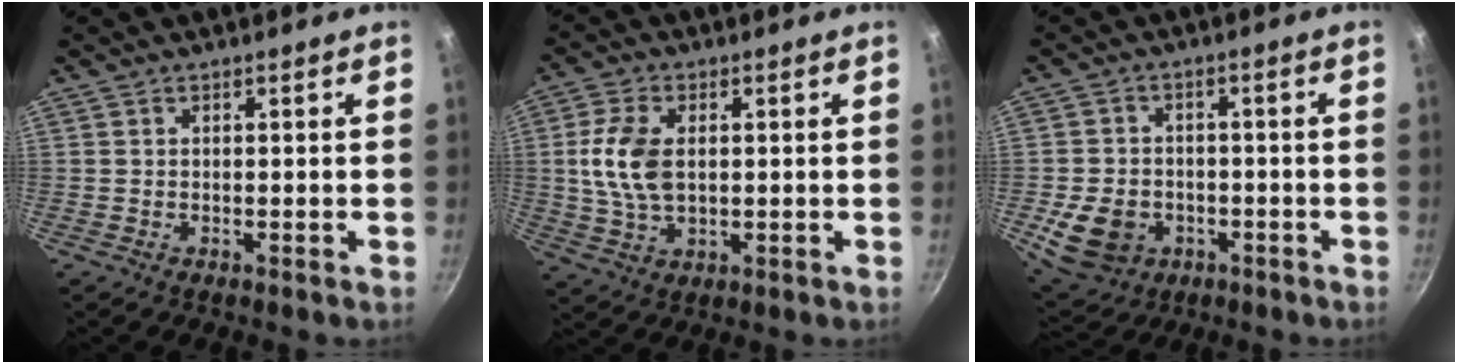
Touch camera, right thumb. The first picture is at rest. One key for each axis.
{"total": 9.8, "fx": 1.1, "fy": 6.0, "fz": 7.6, "tx": -0.147, "ty": 0.000, "tz": 0.020}
{"total": 10.6, "fx": -3.2, "fy": 8.5, "fz": 5.5, "tx": -0.085, "ty": 0.019, "tz": -0.040}